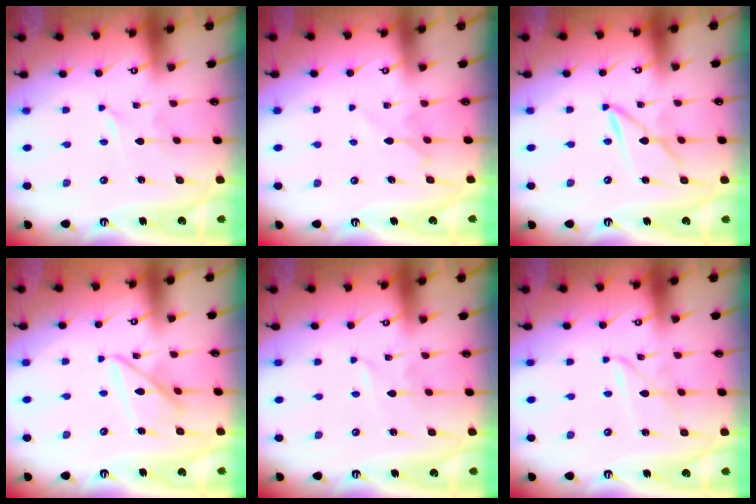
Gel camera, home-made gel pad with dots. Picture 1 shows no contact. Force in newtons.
{"total": 6.2, "press": 6.1, "slide": 0.9}
{"total": 4.6, "press": 4.6, "slide": 0.3}
{"total": 9.8, "press": 9.8, "slide": 0.7}
{"total": 1.0, "press": 1.0, "slide": 0.0}
{"total": 3.5, "press": 3.5, "slide": 0.2}